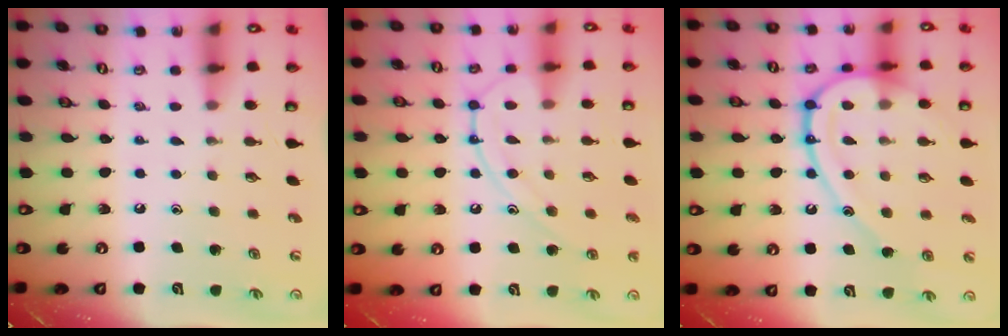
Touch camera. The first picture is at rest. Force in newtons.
{"total": 11.2, "press": 11.1, "slide": 0.7}
{"total": 18.1, "press": 18.0, "slide": 1.8}